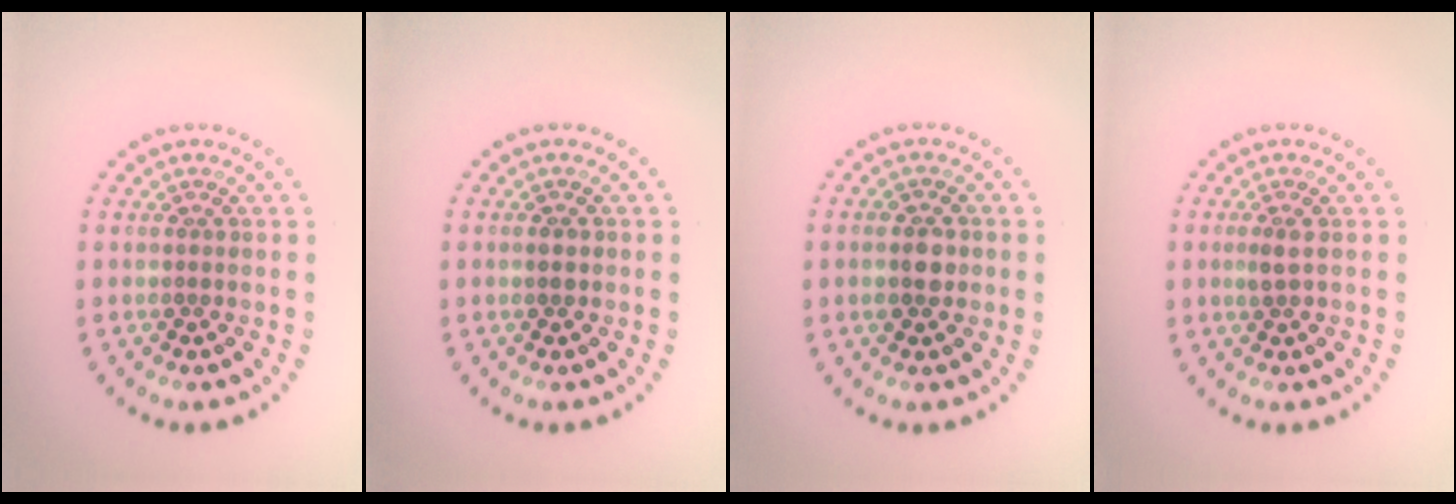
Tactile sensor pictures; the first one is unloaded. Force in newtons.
{"total": 1.2, "press": 1.2, "slide": 0.2}
{"total": 2.5, "press": 2.4, "slide": 0.3}
{"total": 1.1, "press": 0.9, "slide": 0.6}